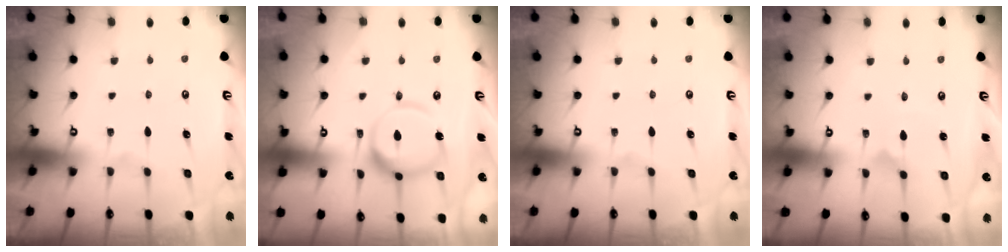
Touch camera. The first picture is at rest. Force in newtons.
{"total": 14.5, "press": 14.5, "slide": 1.4}
{"total": 0.0}
{"total": 0.7, "press": 0.7, "slide": 0.0}